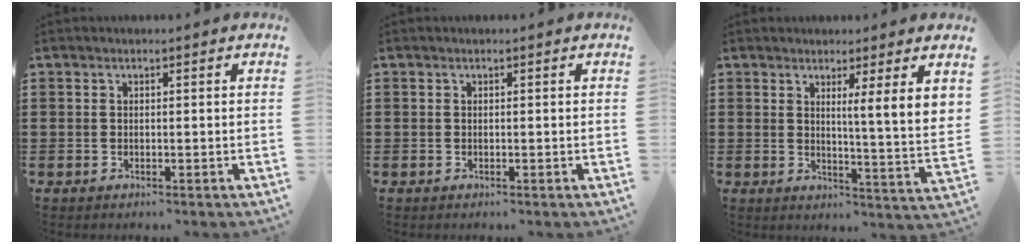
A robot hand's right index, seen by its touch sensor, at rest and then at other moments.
{"total": 0.0}
{"total": 5.3, "force": [3.6, -1.3, 3.7], "torque": [-0.058, -0.036, 0.054]}